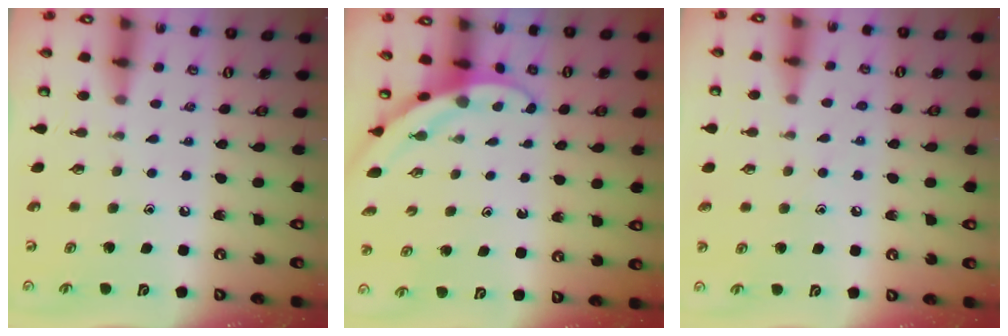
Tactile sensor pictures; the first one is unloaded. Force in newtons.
{"total": 4.1, "press": 4.1, "slide": 0.2}
{"total": 5.5, "press": 5.4, "slide": 0.7}